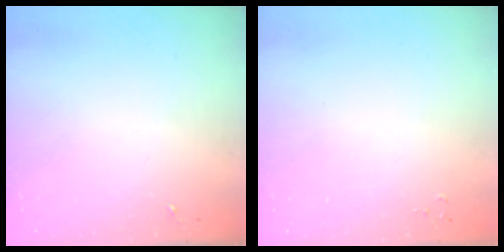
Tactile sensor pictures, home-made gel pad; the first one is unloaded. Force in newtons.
{"total": 2.0, "press": 2.0, "slide": 0.3}